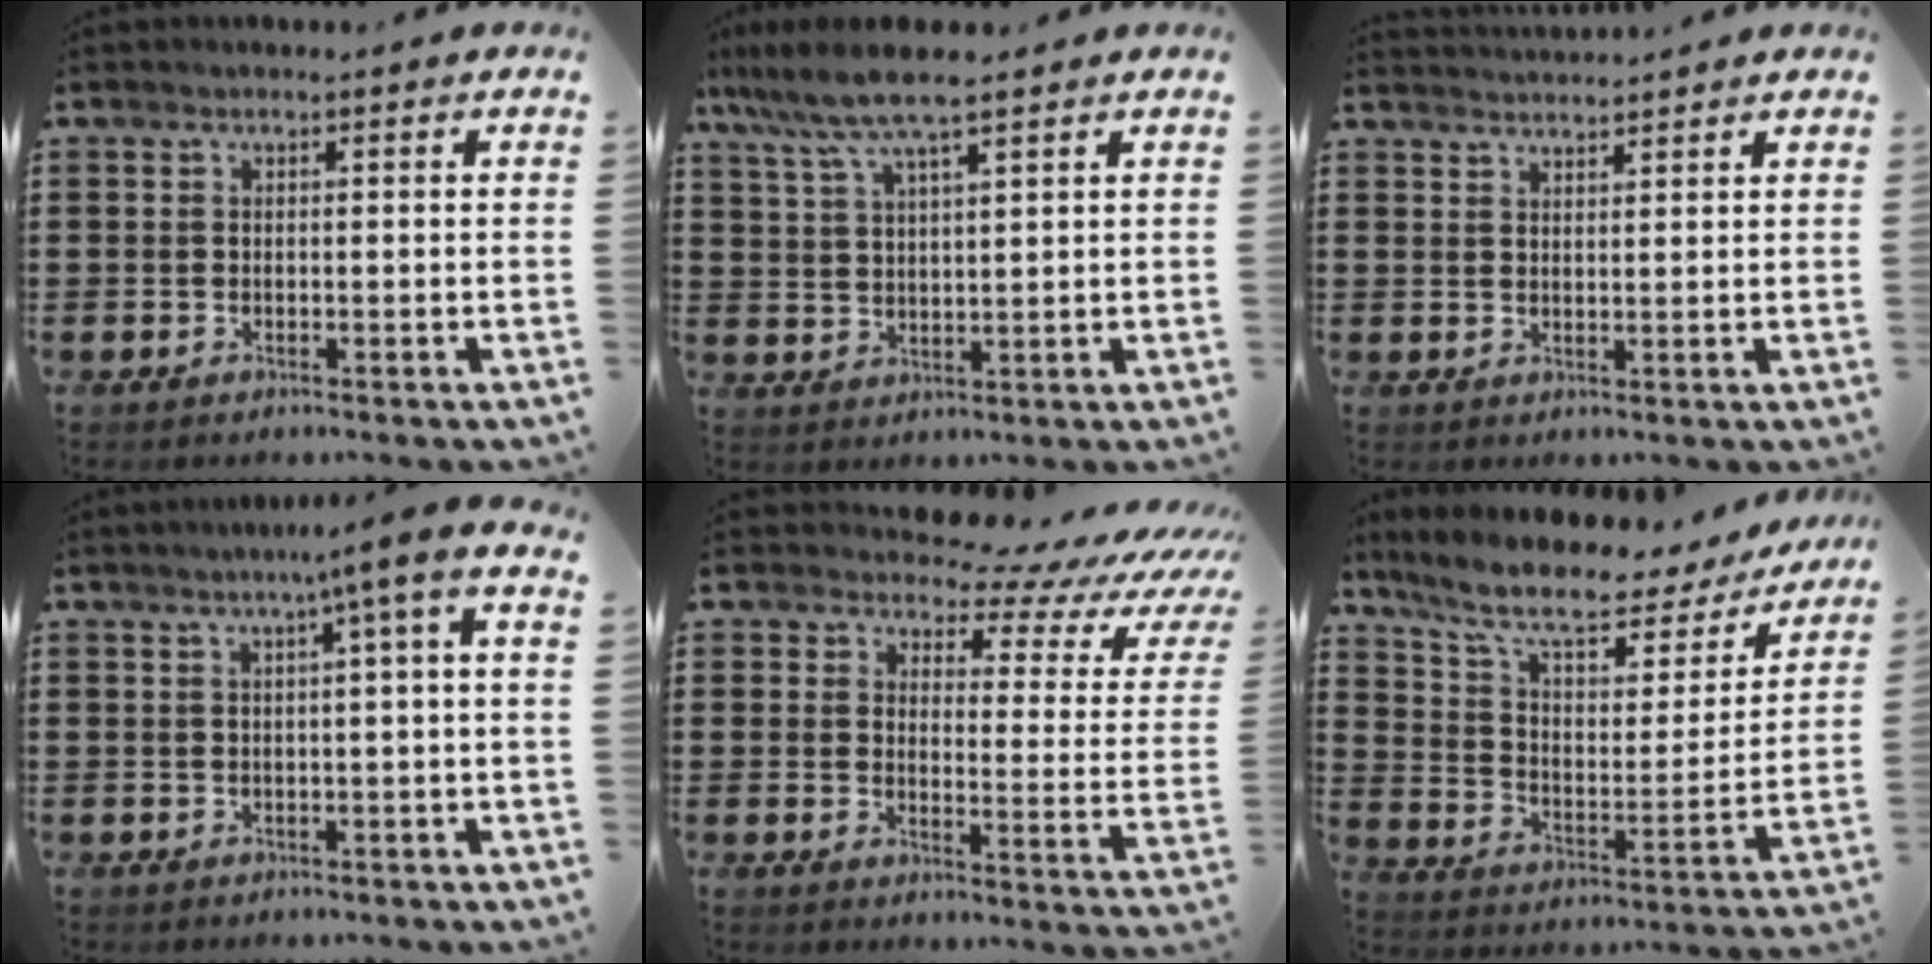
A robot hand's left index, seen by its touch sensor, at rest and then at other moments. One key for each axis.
{"total": 7.0, "fx": 5.5, "fy": 0.8, "fz": 4.2, "tx": -0.099, "ty": -0.012, "tz": 0.097}
{"total": 2.3, "fx": 2.3, "fy": -0.3, "fz": -0.2, "tx": -0.003, "ty": -0.005, "tz": 0.043}
{"total": 3.8, "fx": 0.7, "fy": -0.5, "fz": 3.7, "tx": -0.071, "ty": -0.003, "tz": 0.006}
{"total": 5.6, "fx": 4.9, "fy": 1.9, "fz": 1.9, "tx": -0.043, "ty": -0.039, "tz": 0.078}
{"total": 9.8, "fx": 7.5, "fy": 2.5, "fz": 5.7, "tx": -0.134, "ty": -0.041, "tz": 0.126}